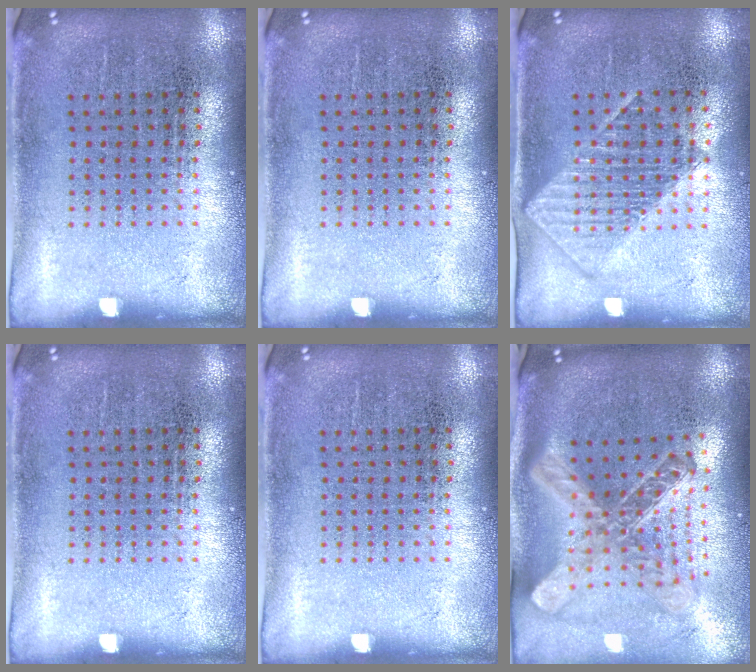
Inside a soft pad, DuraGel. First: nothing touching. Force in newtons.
{"total": 0.0}
{"total": 1.4, "press": 1.3, "slide": 0.5}
{"total": 0.0}
{"total": 0.0}
{"total": 2.7, "press": 2.0, "slide": 1.9}